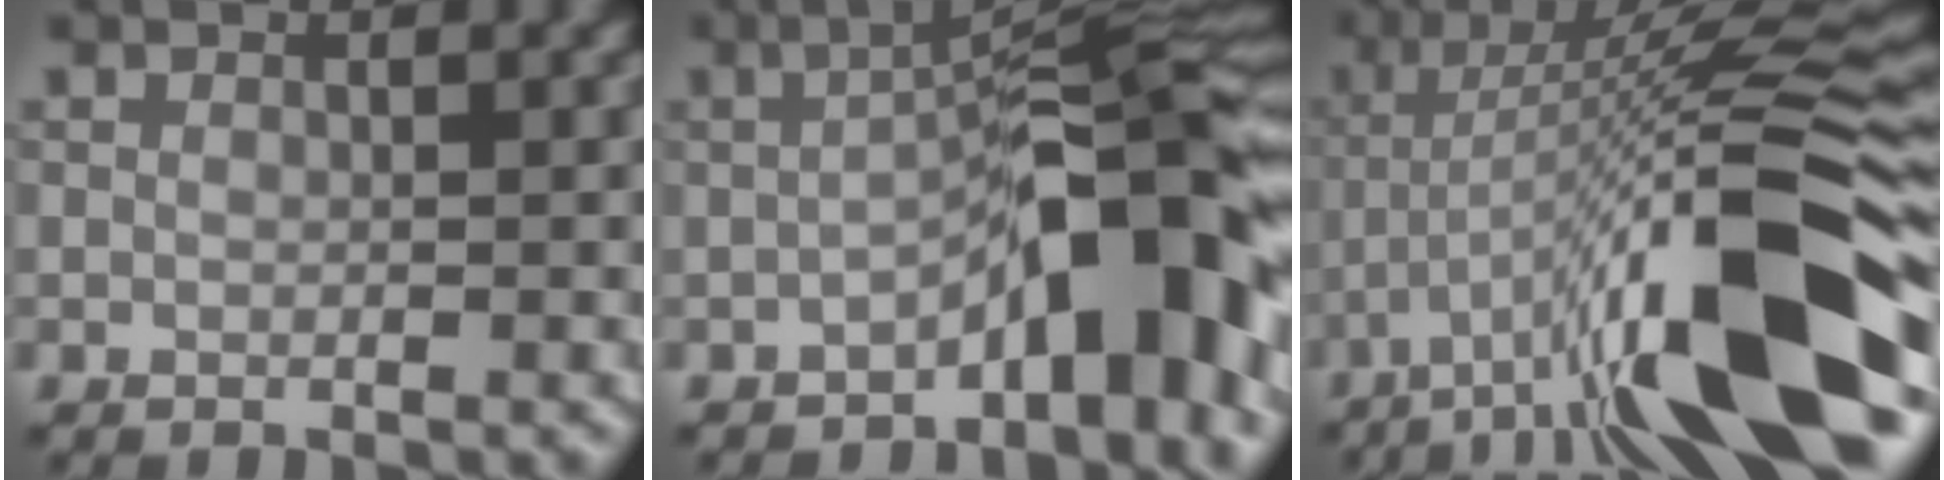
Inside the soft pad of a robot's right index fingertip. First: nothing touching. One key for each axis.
{"total": 9.7, "fx": -3.6, "fy": 2.4, "fz": 8.6, "tx": -0.106, "ty": 0.025, "tz": -0.069}
{"total": 15.1, "fx": -6.7, "fy": 3.1, "fz": 13.2, "tx": -0.223, "ty": 0.011, "tz": -0.106}